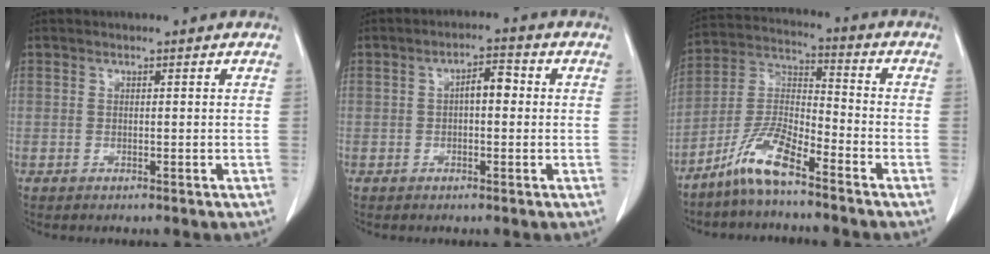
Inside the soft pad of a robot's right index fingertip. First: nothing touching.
{"total": 3.7, "force": [0.2, 1.5, 3.4], "torque": [-0.053, 0.017, 0.001]}
{"total": 8.8, "force": [-6.6, 1.4, 5.8], "torque": [-0.127, 0.001, -0.136]}